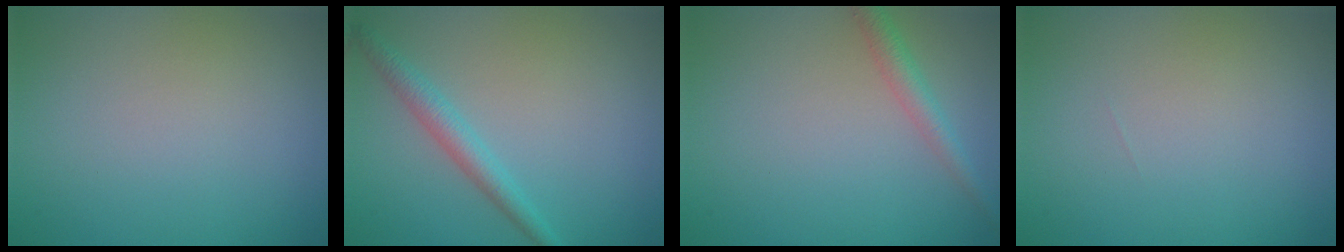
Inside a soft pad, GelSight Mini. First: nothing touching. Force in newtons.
{"total": 2.2, "press": 2.2, "slide": 0.1}
{"total": 2.1, "press": 2.1, "slide": 0.0}
{"total": 0.0}